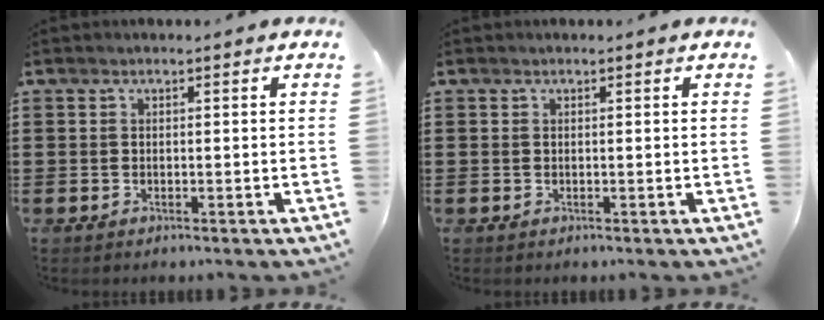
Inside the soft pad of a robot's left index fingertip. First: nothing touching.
{"total": 0.0}